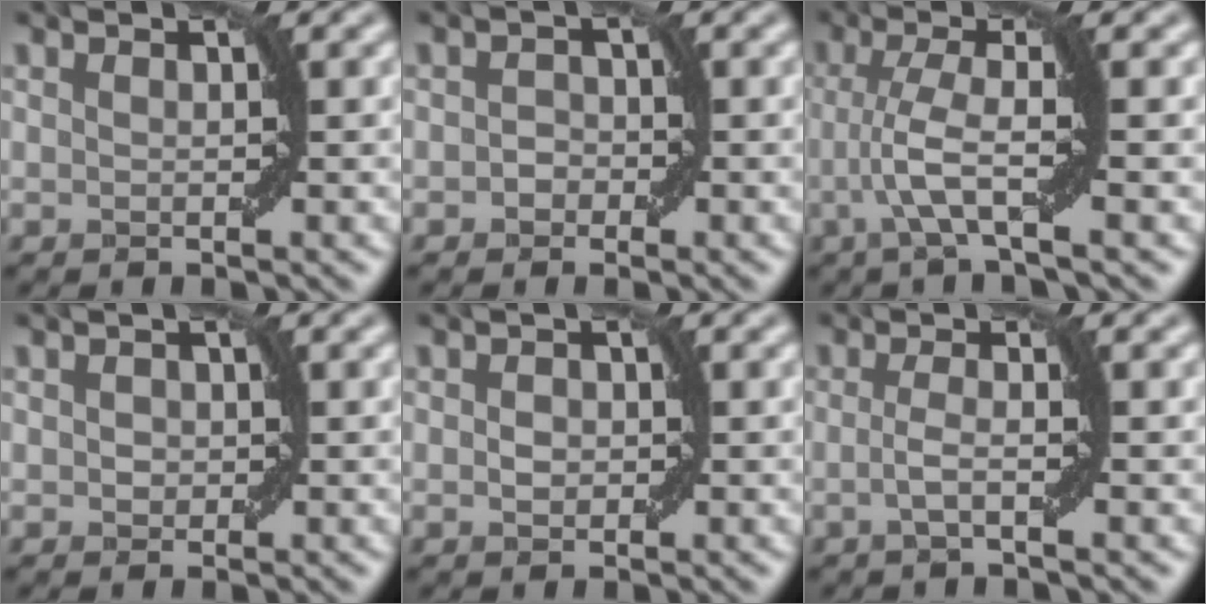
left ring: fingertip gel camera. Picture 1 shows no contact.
{"total": 1.2, "force": [-0.5, 1.0, 0.4], "torque": [-0.003, 0.001, -0.011]}
{"total": 4.3, "force": [-0.8, 0.4, 4.2], "torque": [-0.088, 0.011, -0.018]}
{"total": 1.1, "force": [0.0, 0.9, 0.5], "torque": [-0.006, 0.001, -0.002]}
{"total": 1.3, "force": [-0.2, 0.9, 0.8], "torque": [-0.014, 0.003, -0.005]}
{"total": 2.1, "force": [-0.5, 0.3, 2.0], "torque": [-0.042, 0.000, -0.014]}